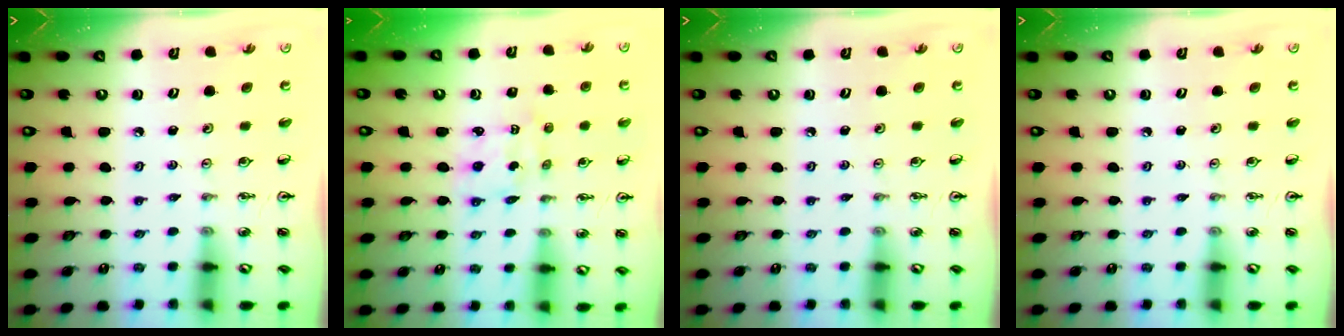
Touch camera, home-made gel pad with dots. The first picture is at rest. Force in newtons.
{"total": 2.3, "press": 2.3, "slide": 0.1}
{"total": 0.0}
{"total": 0.0}